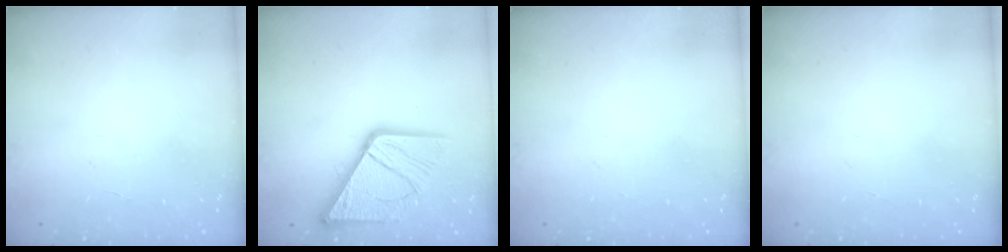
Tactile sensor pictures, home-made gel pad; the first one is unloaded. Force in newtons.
{"total": 15.2, "press": 15.1, "slide": 1.5}
{"total": 0.0}
{"total": 0.0}